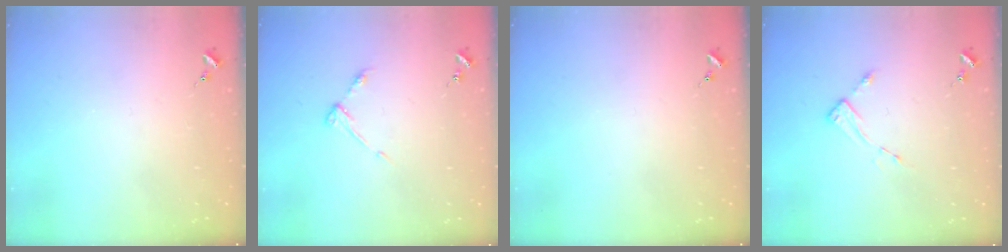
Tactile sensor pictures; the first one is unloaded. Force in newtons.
{"total": 4.6, "press": 4.6, "slide": 0.6}
{"total": 0.0}
{"total": 3.0, "press": 3.0, "slide": 0.5}